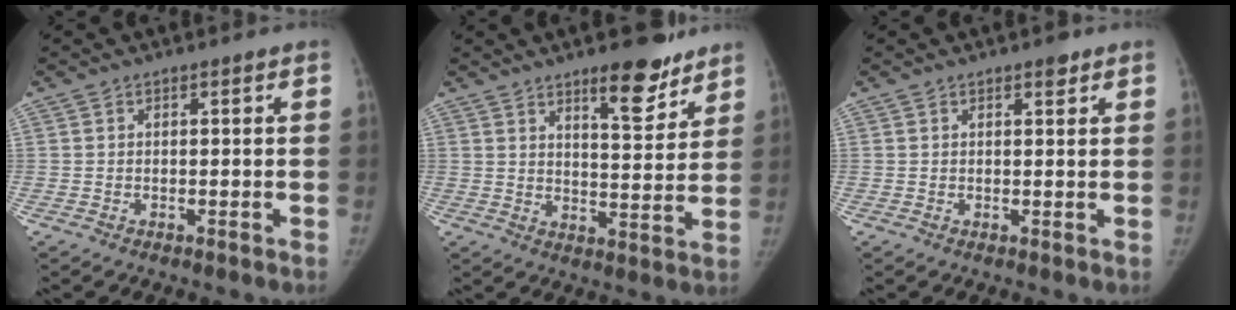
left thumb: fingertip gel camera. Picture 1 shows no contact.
{"total": 10.7, "force": [7.5, 3.5, 6.7], "torque": [-0.068, -0.053, 0.113]}
{"total": 1.7, "force": [1.2, 0.8, 1.0], "torque": [-0.007, -0.005, 0.015]}